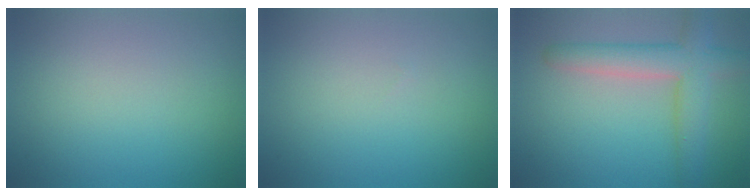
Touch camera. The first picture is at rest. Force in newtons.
{"total": 0.0}
{"total": 5.4, "press": 5.4, "slide": 0.4}